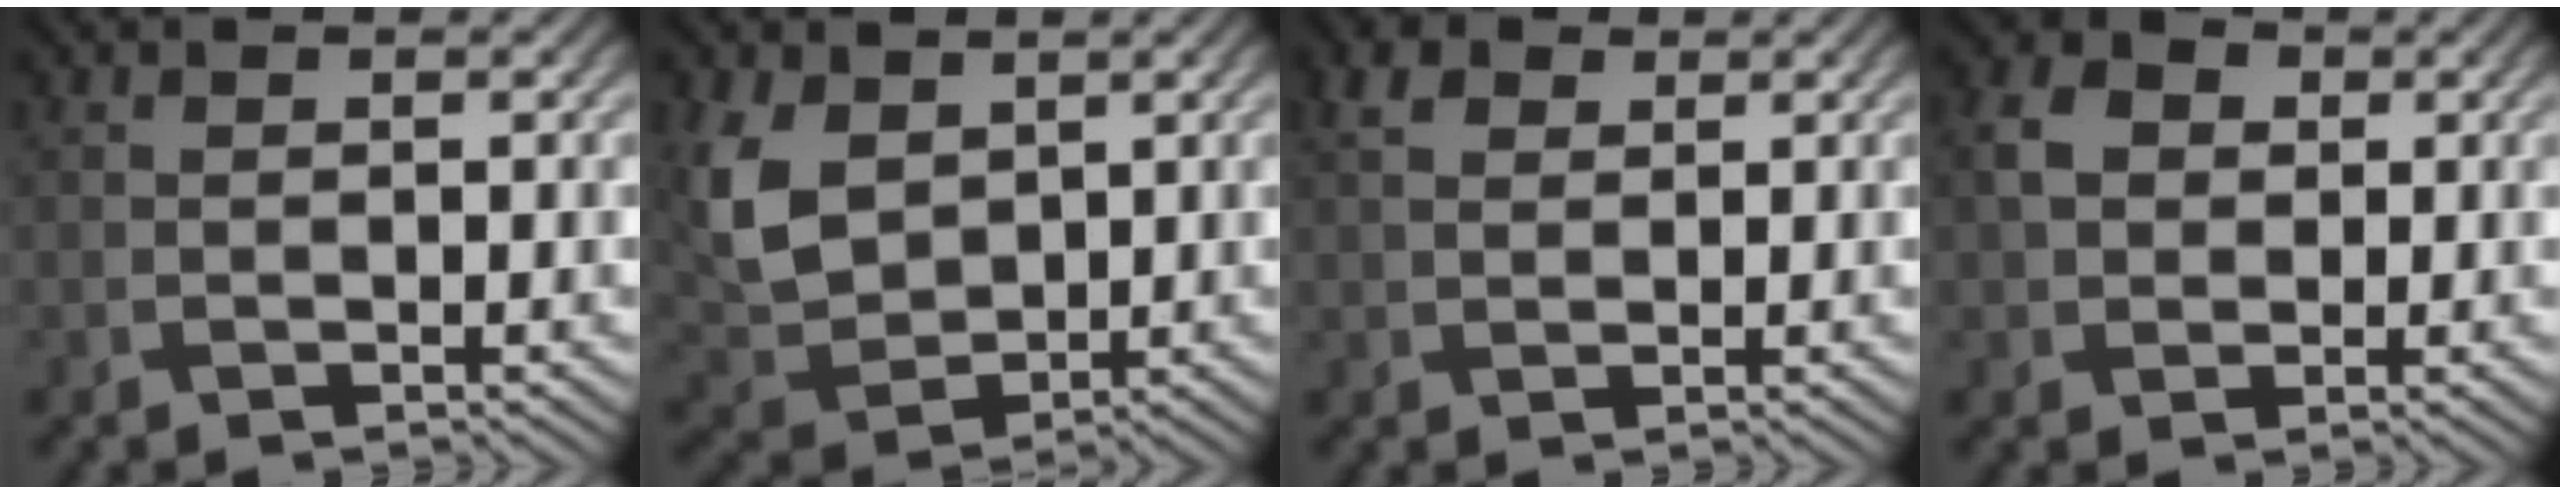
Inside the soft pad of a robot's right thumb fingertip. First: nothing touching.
{"total": 8.4, "force": [3.0, 5.8, 5.3], "torque": [-0.146, -0.005, 0.064]}
{"total": 2.5, "force": [1.3, 1.6, 1.4], "torque": [-0.033, 0.006, 0.023]}
{"total": 4.2, "force": [0.6, 3.6, 2.2], "torque": [-0.057, 0.008, 0.003]}